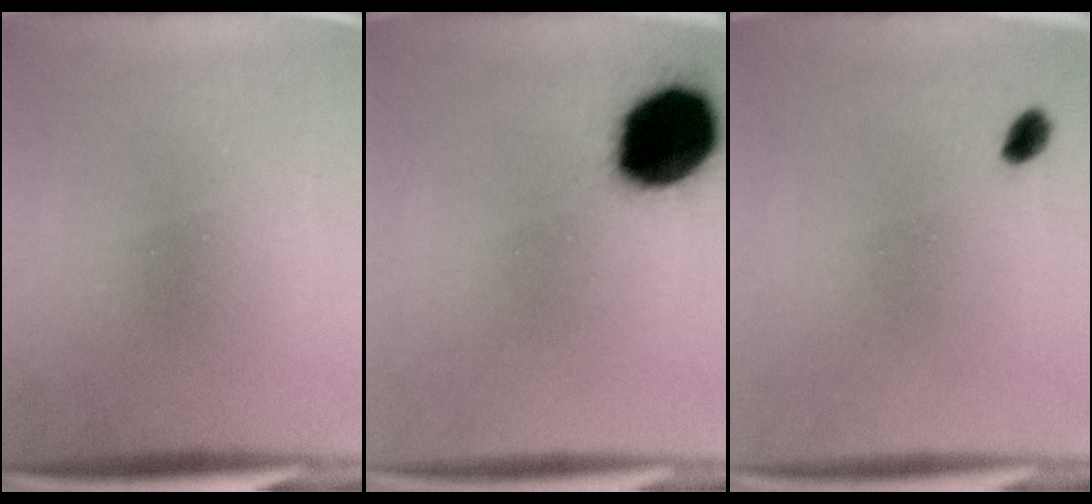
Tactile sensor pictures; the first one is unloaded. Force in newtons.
{"total": 18.8}
{"total": 1.9}